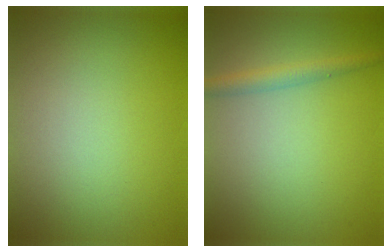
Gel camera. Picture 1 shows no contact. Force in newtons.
{"total": 2.0, "press": 2.0, "slide": 0.0}